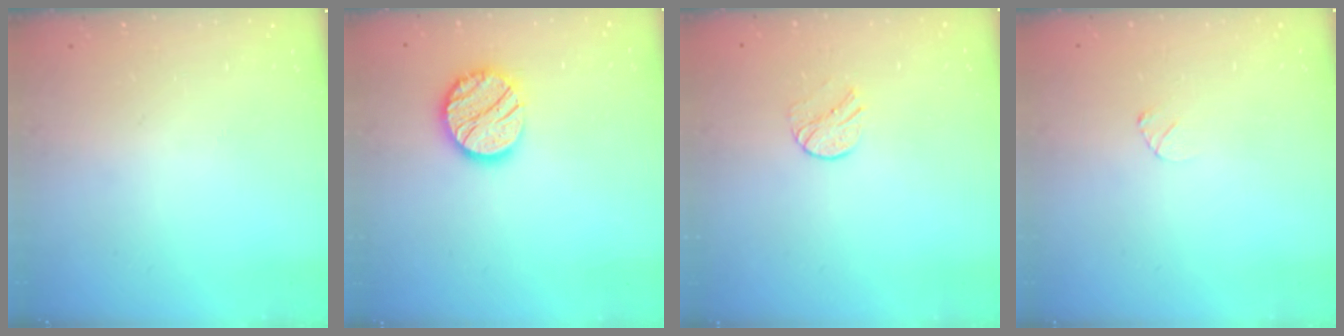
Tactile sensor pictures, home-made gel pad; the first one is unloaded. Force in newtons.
{"total": 13.2, "press": 13.2, "slide": 0.6}
{"total": 6.6, "press": 6.6, "slide": 0.7}
{"total": 2.6, "press": 2.6, "slide": 0.3}